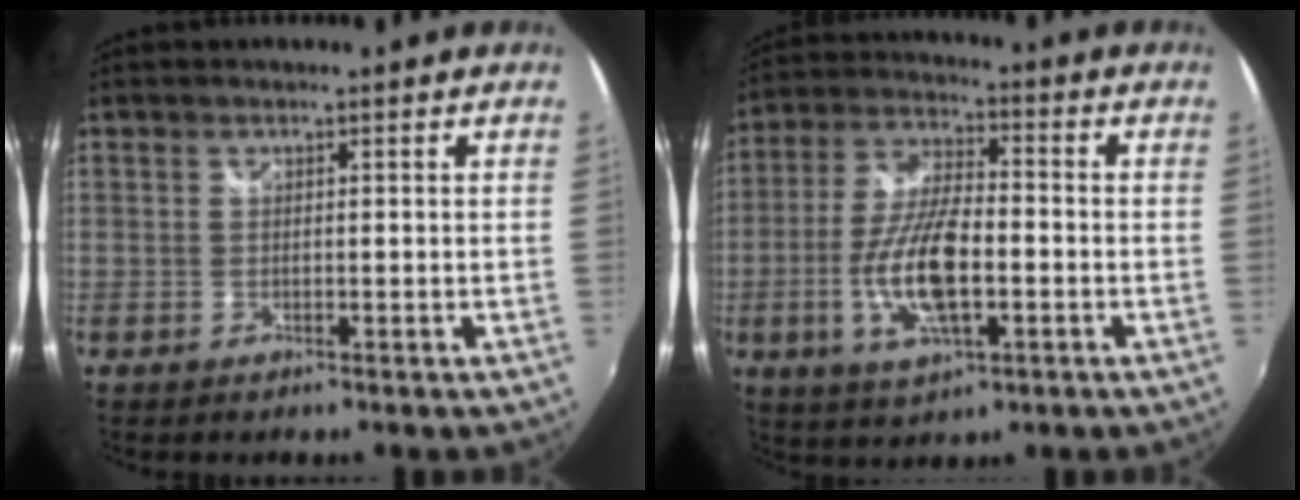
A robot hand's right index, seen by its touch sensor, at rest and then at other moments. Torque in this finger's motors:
{"motor_torque": [2.02, -0.12, 0.77, 0.13]}